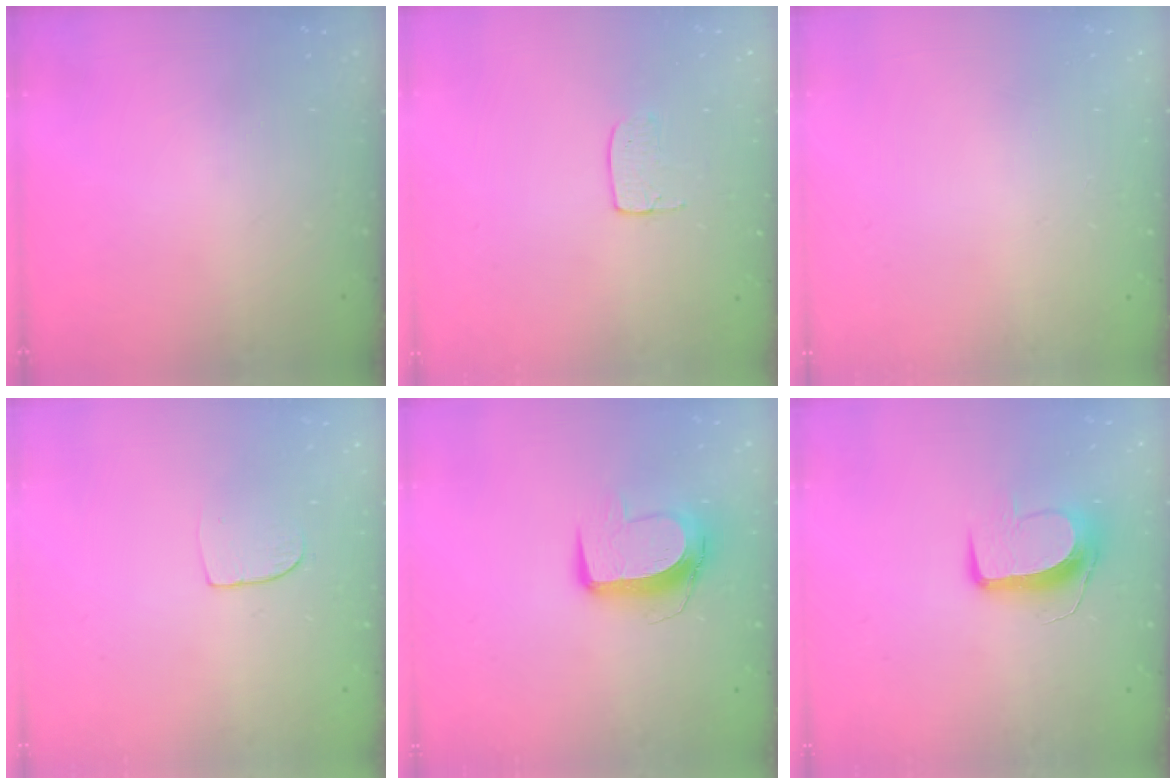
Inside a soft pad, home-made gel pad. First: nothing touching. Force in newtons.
{"total": 3.7, "press": 3.7, "slide": 0.2}
{"total": 0.0}
{"total": 6.0, "press": 6.0, "slide": 0.4}
{"total": 10.9, "press": 10.9, "slide": 0.7}
{"total": 9.8, "press": 9.8, "slide": 0.8}